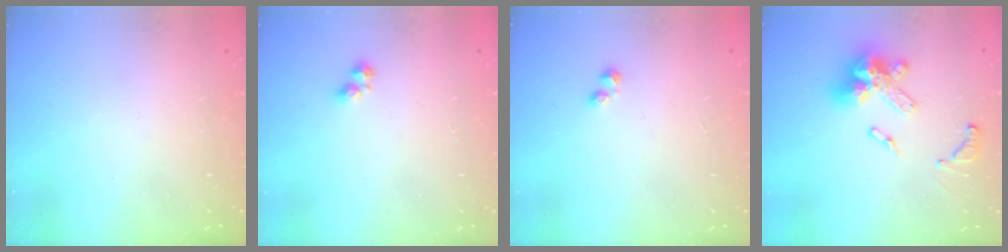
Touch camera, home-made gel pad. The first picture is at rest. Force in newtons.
{"total": 4.4, "press": 4.3, "slide": 0.9}
{"total": 1.2, "press": 1.1, "slide": 0.5}
{"total": 15.1, "press": 14.9, "slide": 2.4}